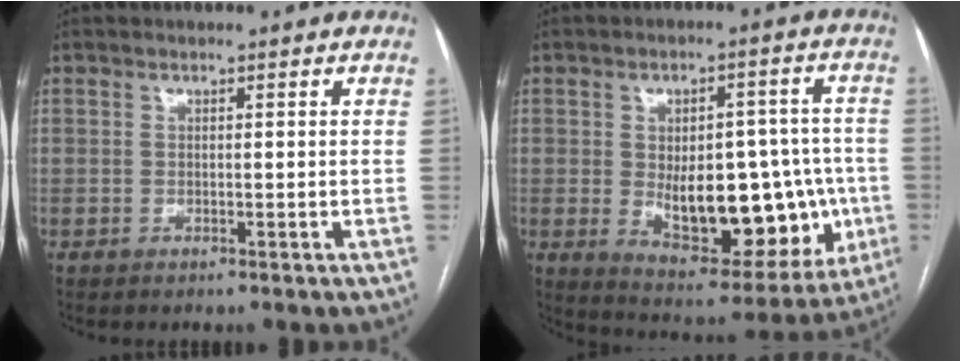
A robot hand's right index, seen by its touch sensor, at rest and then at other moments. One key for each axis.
{"total": 19.1, "fx": -2.8, "fy": 9.2, "fz": 16.4, "tx": -0.219, "ty": 0.014, "tz": -0.010}